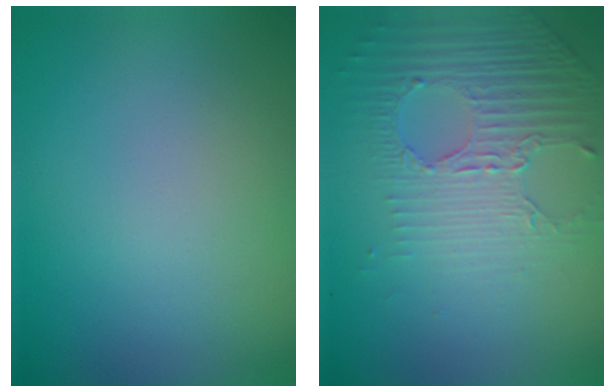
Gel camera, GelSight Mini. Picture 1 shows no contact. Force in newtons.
{"total": 4.9, "press": 3.2, "slide": 3.7}